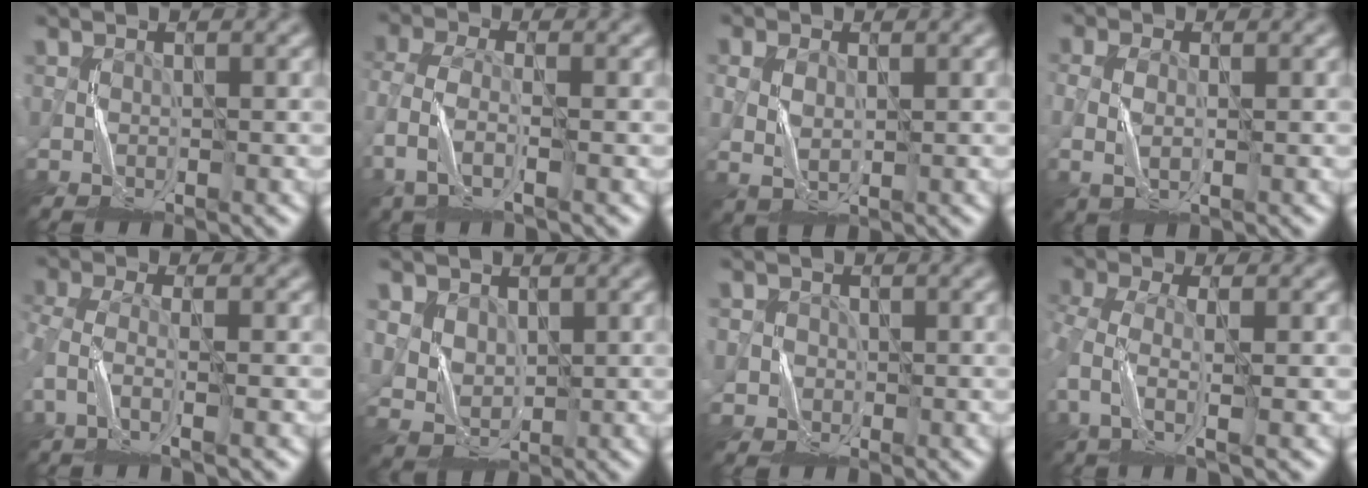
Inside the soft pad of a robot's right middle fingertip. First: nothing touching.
{"total": 4.0, "force": [-2.0, 1.9, 2.9], "torque": [-0.083, -0.003, -0.048]}
{"total": 2.2, "force": [0.0, 1.5, 1.6], "torque": [-0.042, -0.002, 0.004]}
{"total": 2.5, "force": [-0.6, 1.5, 1.9], "torque": [-0.049, -0.002, -0.009]}
{"total": 3.4, "force": [-1.6, 1.2, 2.7], "torque": [-0.074, -0.004, -0.039]}
{"total": 3.3, "force": [1.2, 2.7, 1.4], "torque": [-0.038, -0.003, 0.030]}
{"total": 2.3, "force": [0.0, 2.3, 0.0], "torque": [0.004, -0.001, -0.001]}
{"total": 4.0, "force": [-1.3, 1.7, 3.4], "torque": [-0.090, -0.002, -0.030]}